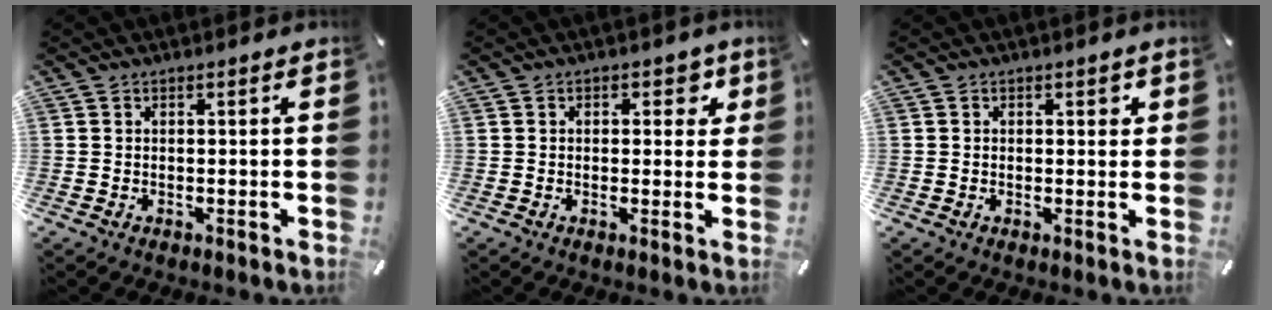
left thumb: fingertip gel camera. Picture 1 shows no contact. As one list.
[{"total": 4.2, "force": [1.2, 2.9, 2.8], "torque": [-0.019, -0.003, 0.011]}, {"total": 1.4, "force": [0.3, 1.1, 0.8], "torque": [0.000, 0.001, -0.001]}]